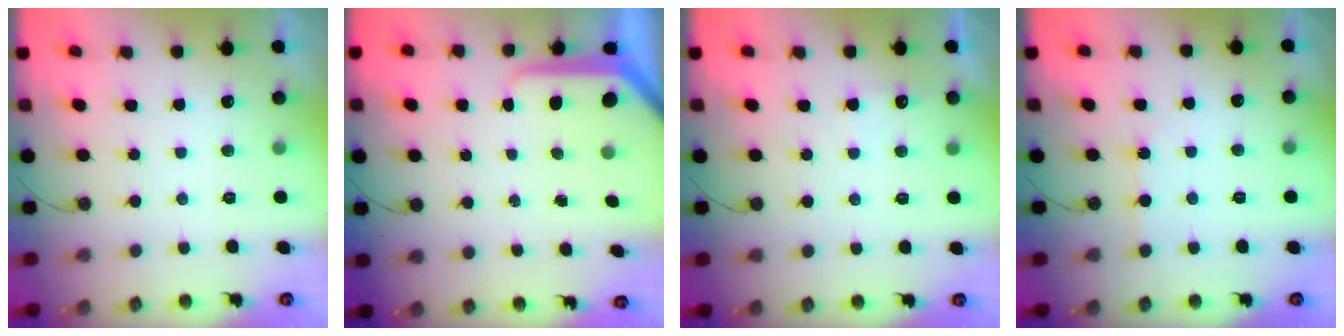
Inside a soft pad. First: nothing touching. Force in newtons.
{"total": 8.4, "press": 8.4, "slide": 0.7}
{"total": 4.0, "press": 3.9, "slide": 0.8}
{"total": 3.5, "press": 3.4, "slide": 0.5}